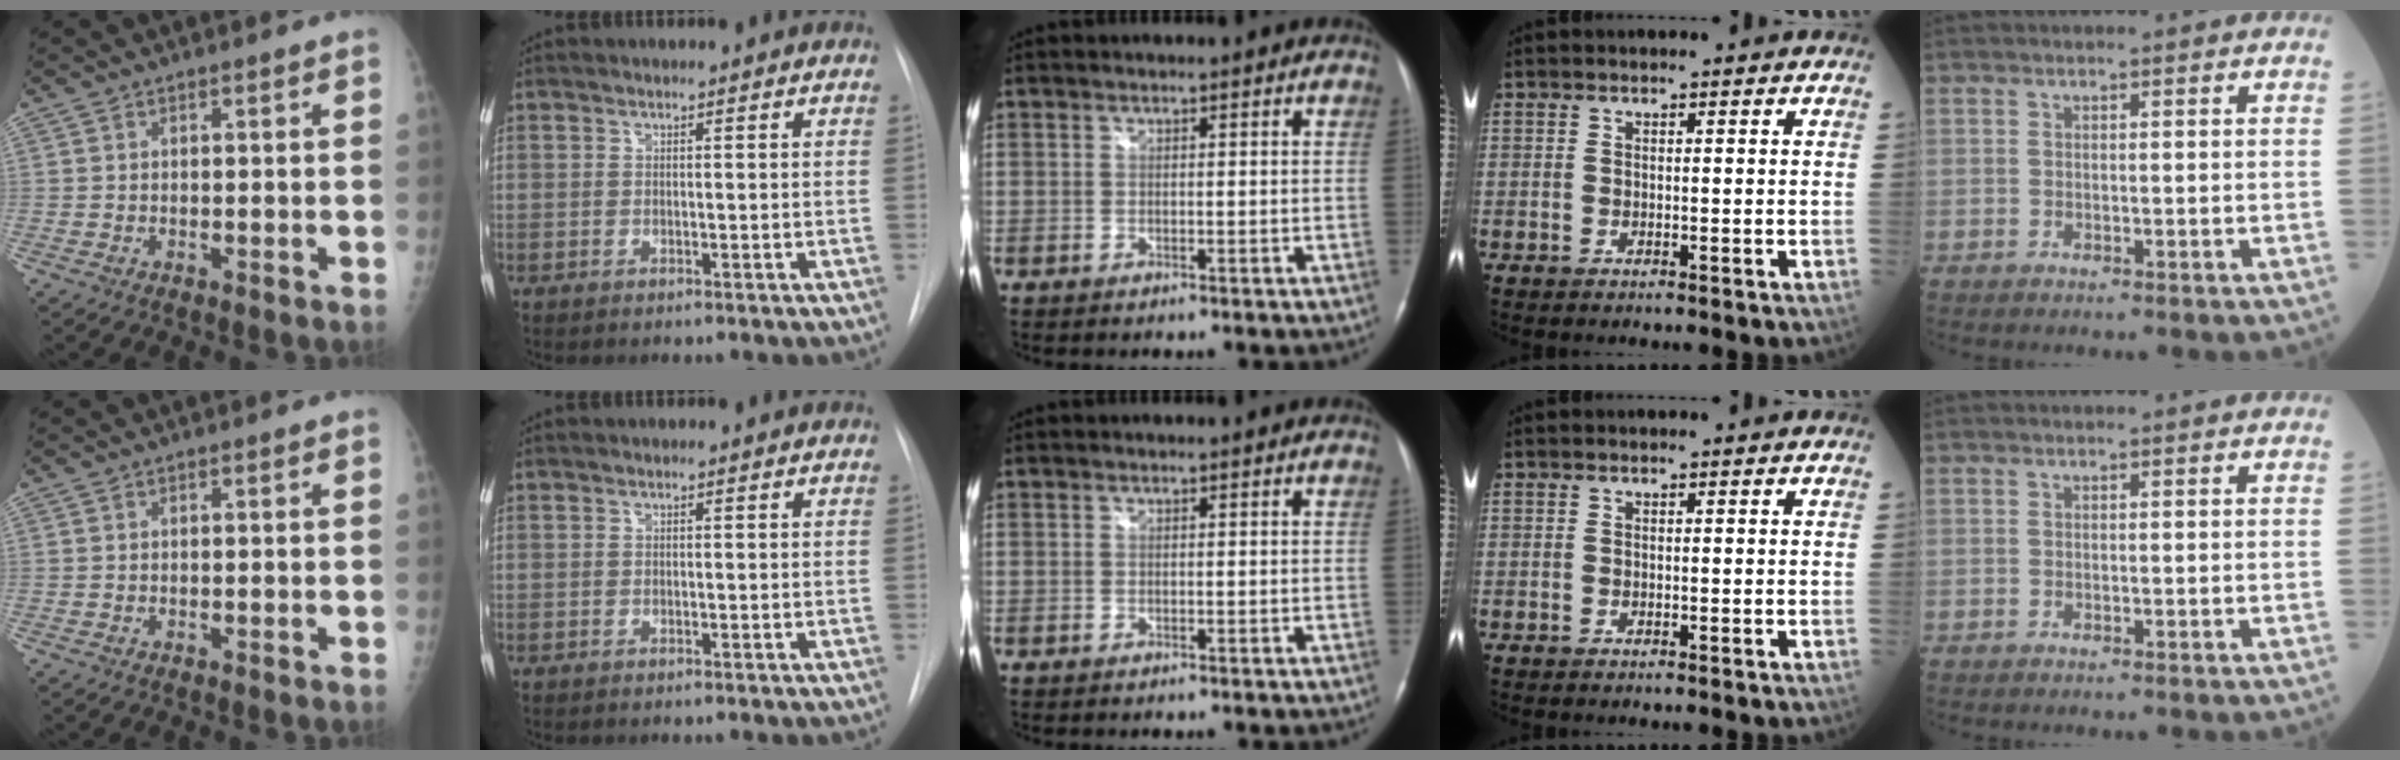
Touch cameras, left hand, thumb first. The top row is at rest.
{}